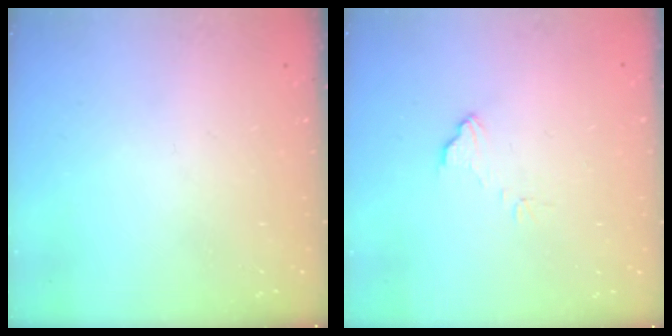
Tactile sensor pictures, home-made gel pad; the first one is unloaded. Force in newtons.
{"total": 5.0, "press": 5.0, "slide": 0.5}